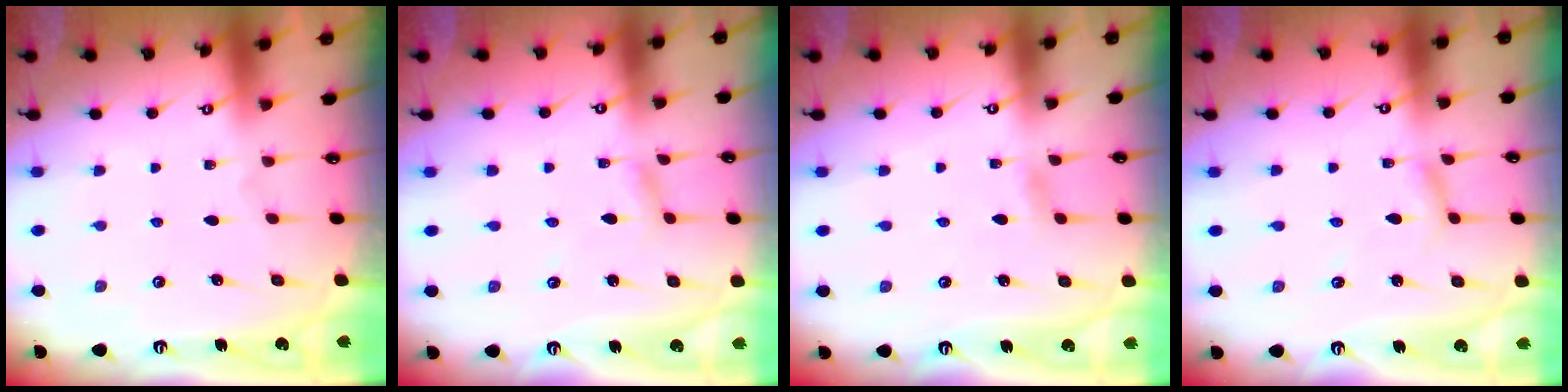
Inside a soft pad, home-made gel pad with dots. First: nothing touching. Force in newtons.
{"total": 2.7, "press": 2.7, "slide": 0.1}
{"total": 2.4, "press": 2.4, "slide": 0.3}
{"total": 2.3, "press": 2.3, "slide": 0.2}